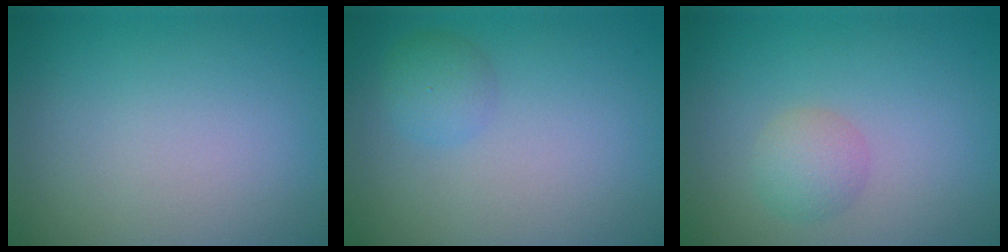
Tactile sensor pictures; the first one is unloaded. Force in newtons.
{"total": 1.7, "press": 1.7, "slide": 0.0}
{"total": 1.9, "press": 1.9, "slide": 0.0}